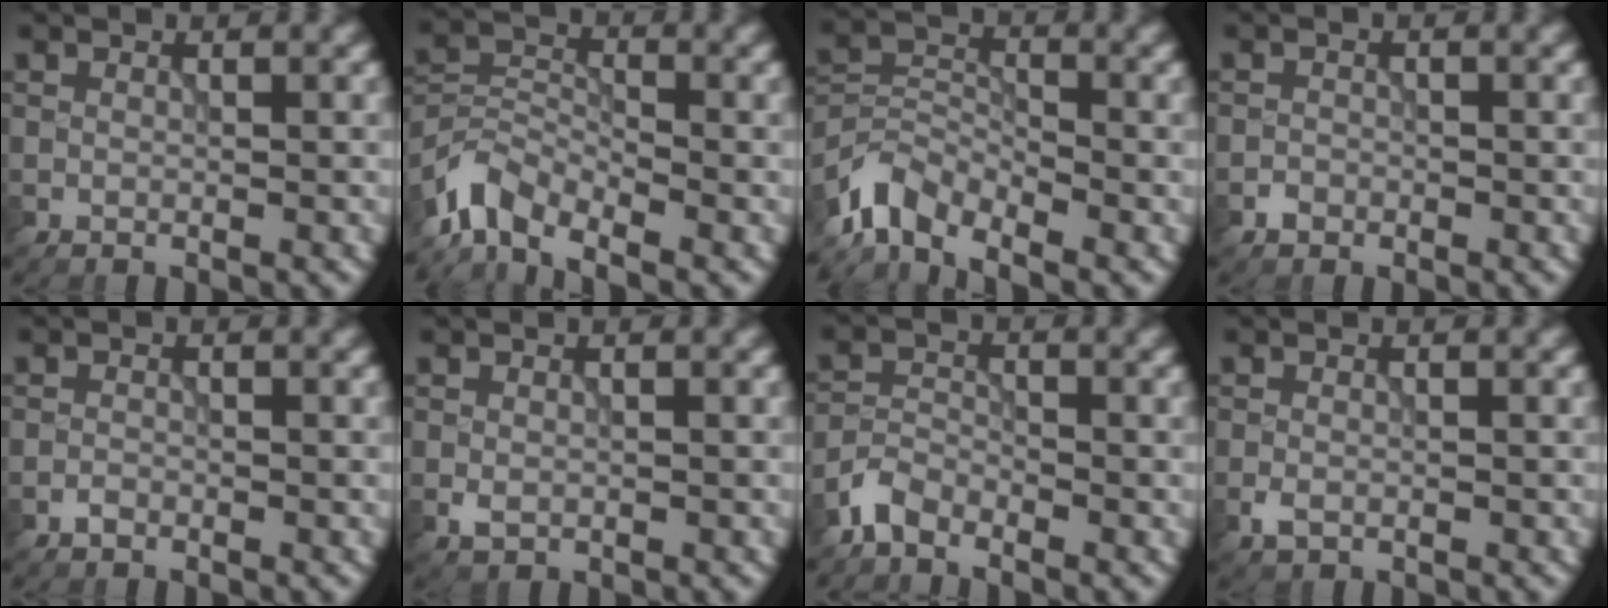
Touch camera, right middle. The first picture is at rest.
{"total": 4.6, "force": [-3.8, 2.0, 1.9], "torque": [-0.036, -0.003, -0.088]}
{"total": 4.7, "force": [-3.9, 2.0, 1.8], "torque": [-0.032, -0.003, -0.090]}
{"total": 0.9, "force": [-0.6, 0.7, 0.1], "torque": [0.005, 0.001, -0.011]}
{"total": 0.7, "force": [-0.6, 0.3, 0.2], "torque": [-0.003, -0.001, -0.013]}
{"total": 1.2, "force": [-0.4, 0.9, 0.7], "torque": [-0.014, -0.004, -0.007]}
{"total": 2.4, "force": [-2.0, 1.0, 0.8], "torque": [-0.014, 0.006, -0.050]}
{"total": 1.3, "force": [-0.6, 0.9, 0.8], "torque": [-0.017, -0.002, -0.012]}